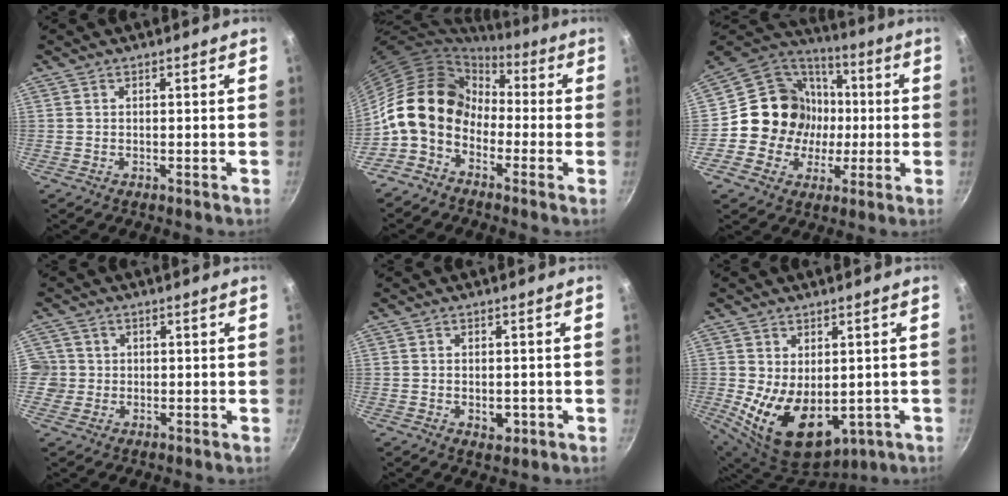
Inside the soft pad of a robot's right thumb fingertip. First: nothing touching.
{"total": 13.6, "force": [-1.7, 10.4, 8.6], "torque": [-0.121, 0.037, -0.052]}
{"total": 17.4, "force": [-0.2, 16.0, 6.6], "torque": [-0.084, 0.028, -0.005]}
{"total": 4.6, "force": [0.2, 4.5, 0.8], "torque": [0.011, 0.011, 0.001]}
{"total": 3.5, "force": [-0.9, 2.2, 2.5], "torque": [-0.030, 0.002, -0.009]}
{"total": 14.6, "force": [-2.0, 9.3, 11.1], "torque": [-0.170, -0.024, -0.002]}